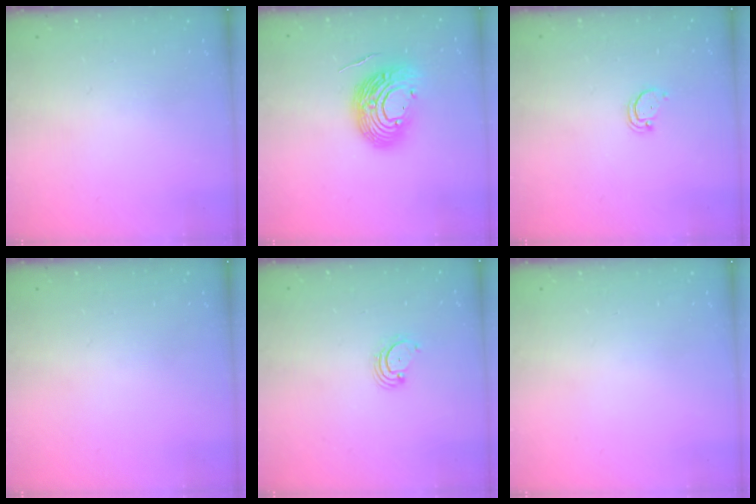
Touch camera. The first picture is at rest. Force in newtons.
{"total": 13.7, "press": 13.6, "slide": 1.8}
{"total": 2.0, "press": 2.0, "slide": 0.2}
{"total": 0.0}
{"total": 2.7, "press": 2.7, "slide": 0.3}
{"total": 0.0}